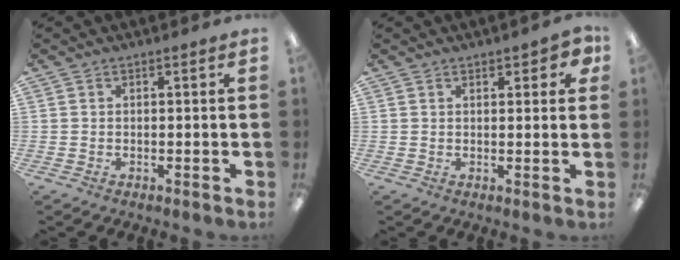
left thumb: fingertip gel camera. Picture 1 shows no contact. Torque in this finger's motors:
{"motor_torque": [-0.09, 0.14, -0.11, 0.07, -0.01]}